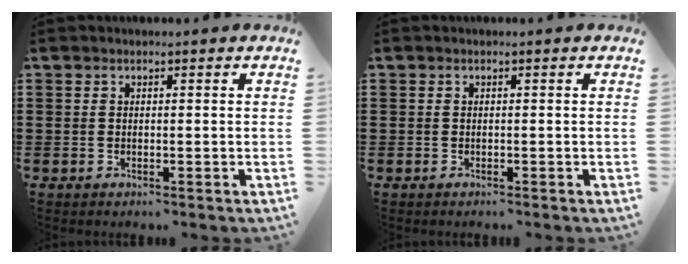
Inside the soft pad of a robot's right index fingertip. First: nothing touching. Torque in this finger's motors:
{"motor_torque": [1.08, 1.06, -0.01, -0.01]}